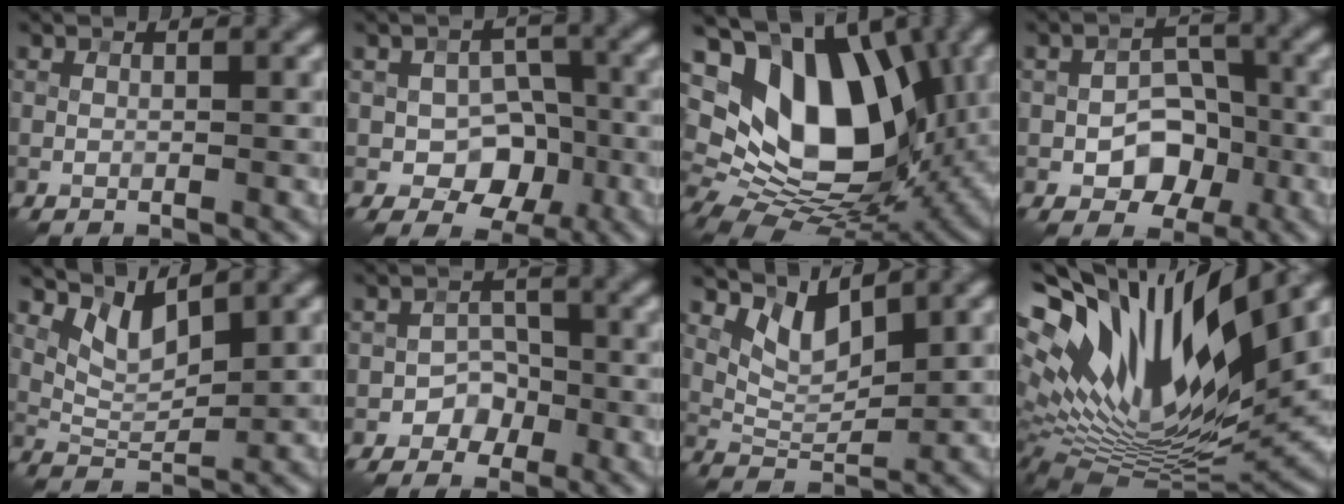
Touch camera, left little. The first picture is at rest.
{"total": 5.5, "force": [-1.4, 4.1, 3.4], "torque": [-0.039, -0.002, -0.027]}
{"total": 14.9, "force": [3.6, 9.5, 10.9], "torque": [-0.173, 0.004, 0.063]}
{"total": 4.8, "force": [-1.6, 3.5, 3.0], "torque": [-0.032, 0.001, -0.027]}
{"total": 3.6, "force": [2.3, 1.4, 2.3], "torque": [-0.050, -0.009, 0.048]}
{"total": 2.6, "force": [-1.3, 2.2, 0.7], "torque": [0.003, 0.011, -0.025]}
{"total": 4.0, "force": [2.5, 1.7, 2.6], "torque": [-0.057, -0.009, 0.049]}
{"total": 17.7, "force": [7.5, 7.4, 14.3], "torque": [-0.289, 0.003, 0.130]}